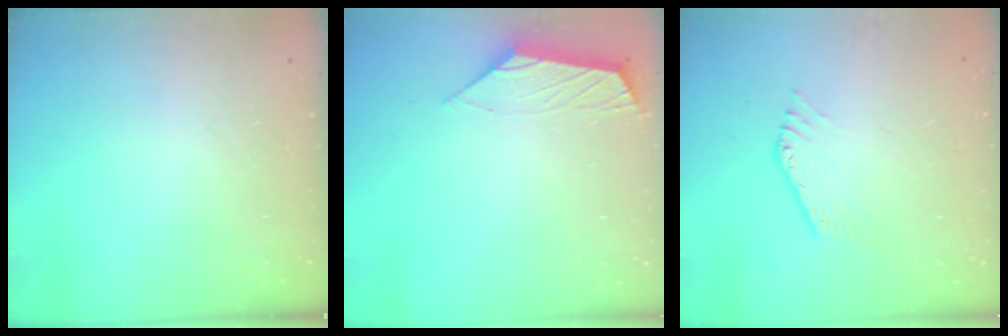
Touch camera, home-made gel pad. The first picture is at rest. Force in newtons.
{"total": 2.7, "press": 2.7, "slide": 0.4}
{"total": 0.5, "press": 0.3, "slide": 0.4}